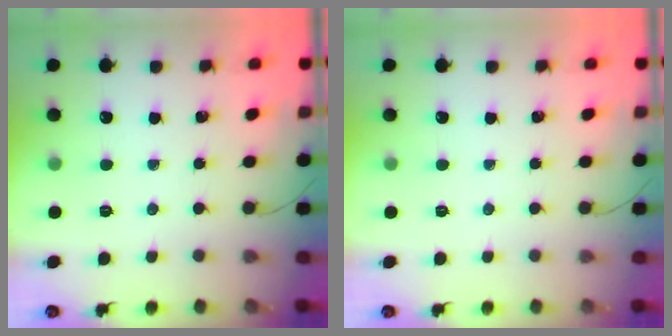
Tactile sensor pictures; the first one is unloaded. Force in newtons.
{"total": 0.0}